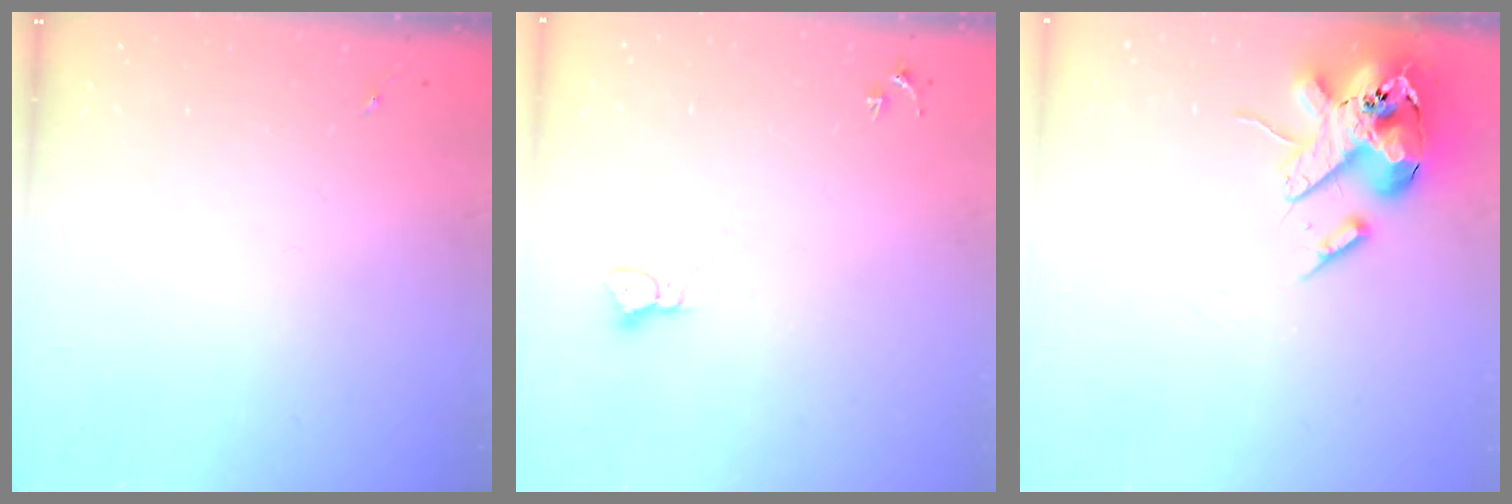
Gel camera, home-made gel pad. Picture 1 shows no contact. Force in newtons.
{"total": 2.3, "press": 2.3, "slide": 0.3}
{"total": 17.7, "press": 17.4, "slide": 2.9}